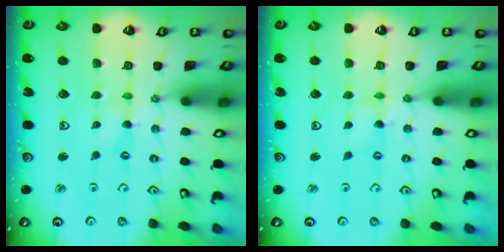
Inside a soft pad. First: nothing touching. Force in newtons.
{"total": 0.8, "press": 0.8, "slide": 0.2}